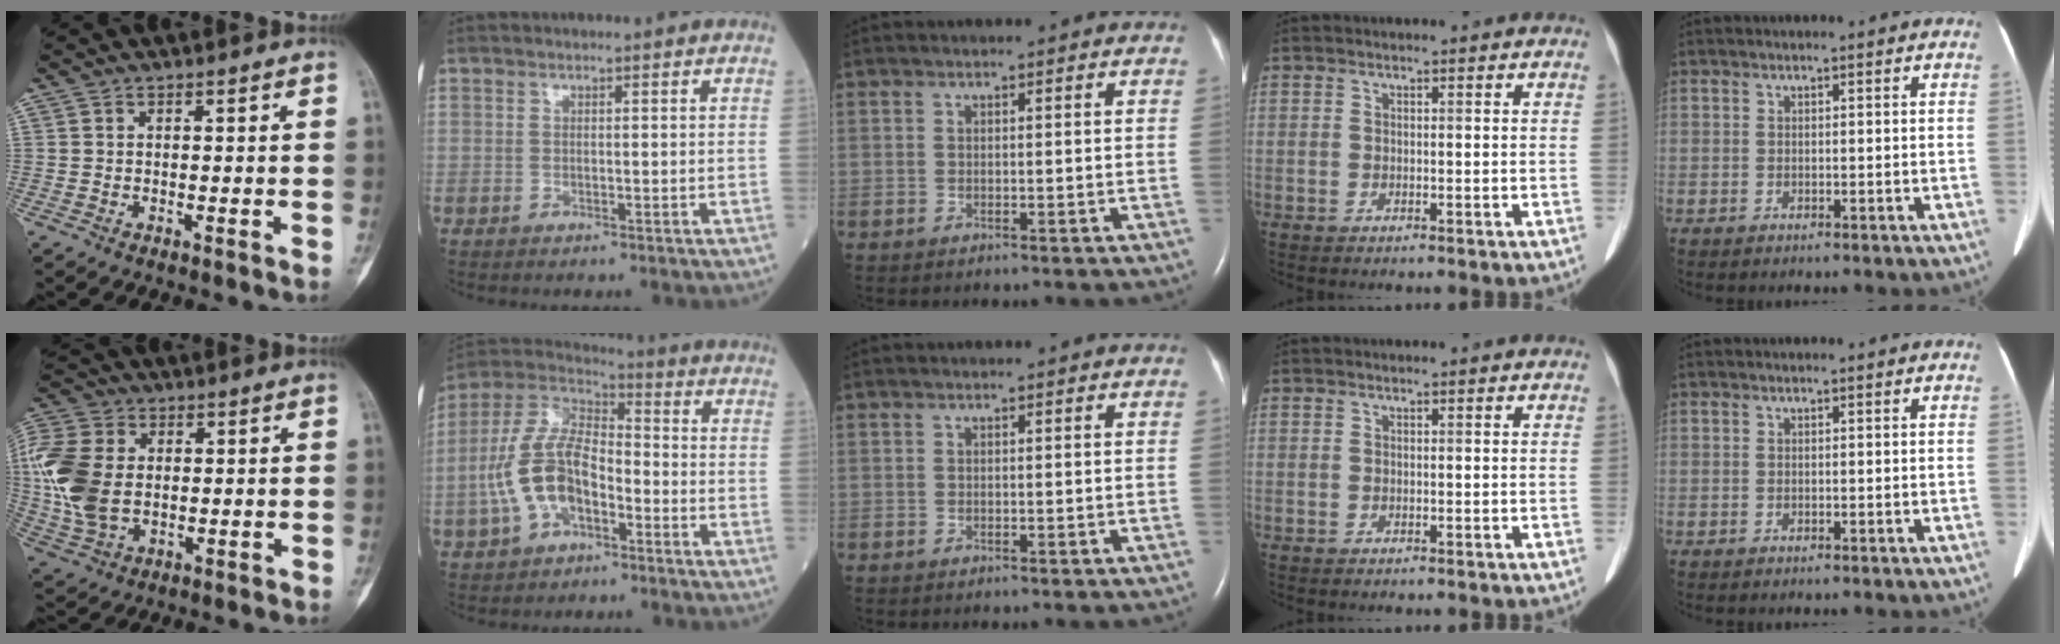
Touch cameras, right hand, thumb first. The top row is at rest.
{"thumb": {"total": 15.6, "force": [1.1, 10.8, 11.3], "torque": [-0.262, 0.001, 0.026]}, "index": {"total": 12.4, "force": [-3.8, 6.3, 10.0], "torque": [-0.222, 0.023, -0.076]}}